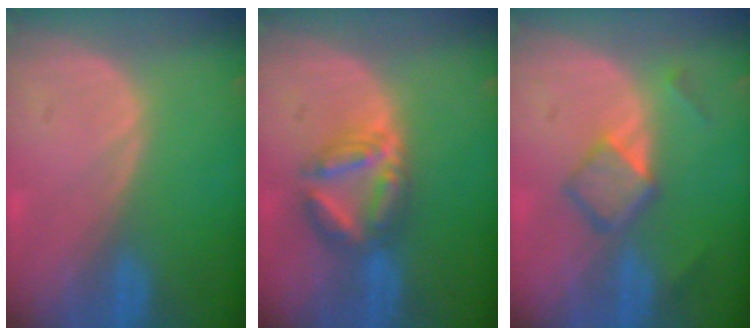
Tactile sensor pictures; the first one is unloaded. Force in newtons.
{"total": 6.2, "press": 6.2, "slide": 0.4}
{"total": 5.1, "press": 4.7, "slide": 1.9}